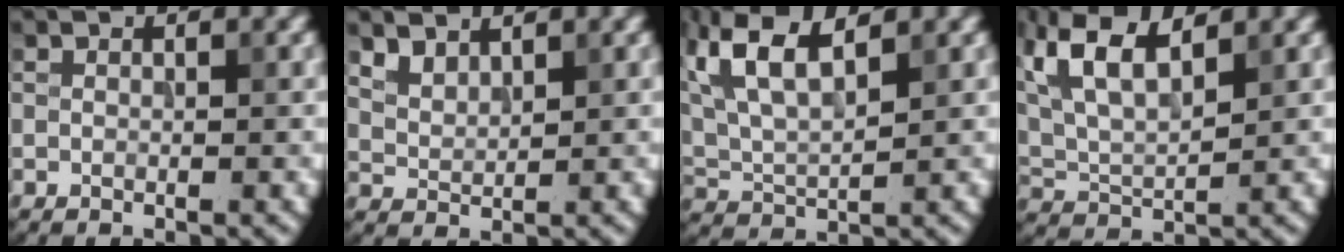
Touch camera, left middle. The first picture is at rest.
{"total": 2.8, "force": [2.2, 1.3, 1.2], "torque": [-0.032, 0.004, 0.051]}
{"total": 7.7, "force": [3.9, 3.1, 5.8], "torque": [-0.126, 0.021, 0.073]}
{"total": 8.8, "force": [4.6, 3.8, 6.5], "torque": [-0.135, 0.031, 0.077]}